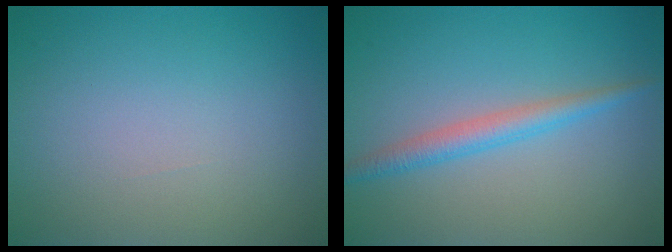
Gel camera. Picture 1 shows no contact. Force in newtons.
{"total": 2.4, "press": 2.4, "slide": 0.0}